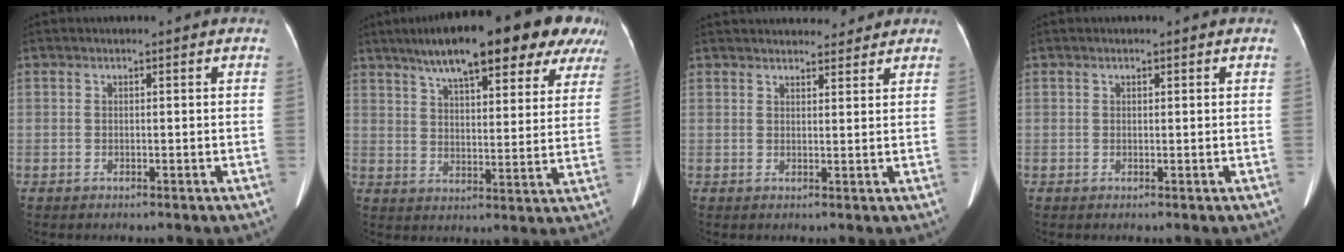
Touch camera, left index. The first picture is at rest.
{"total": 21.9, "force": [15.4, 5.6, 14.6], "torque": [-0.210, 0.047, 0.204]}
{"total": 10.7, "force": [9.9, 2.8, 2.8], "torque": [-0.024, 0.024, 0.127]}
{"total": 0.6, "force": [0.3, 0.3, 0.4], "torque": [-0.008, 0.001, 0.005]}